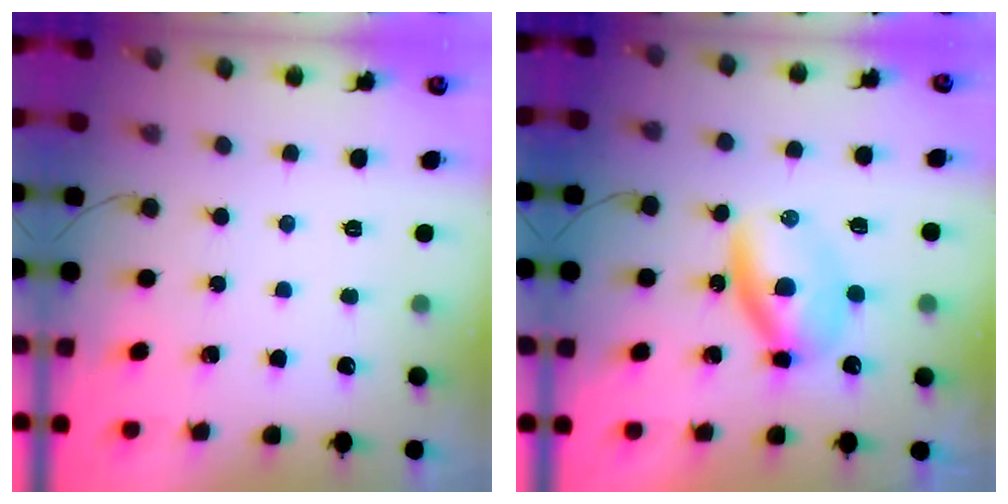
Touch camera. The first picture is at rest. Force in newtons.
{"total": 6.9, "press": 6.9, "slide": 0.5}